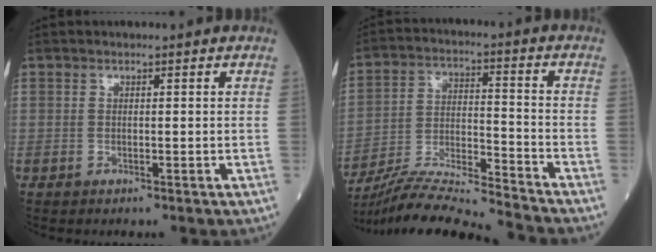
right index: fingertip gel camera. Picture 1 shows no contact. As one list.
[{"total": 15.0, "force": [-14.3, -1.6, 4.4], "torque": [-0.081, 0.004, -0.251]}]